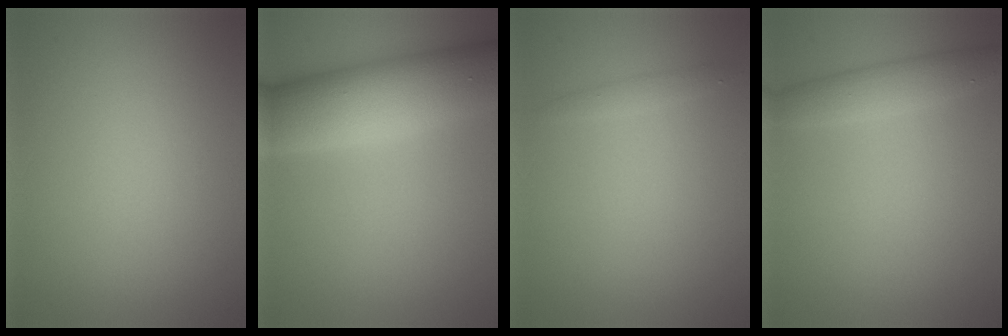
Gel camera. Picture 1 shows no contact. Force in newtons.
{"total": 10.1, "press": 10.1, "slide": 0.2}
{"total": 0.8, "press": 0.8, "slide": 0.1}
{"total": 2.8, "press": 2.8, "slide": 0.1}